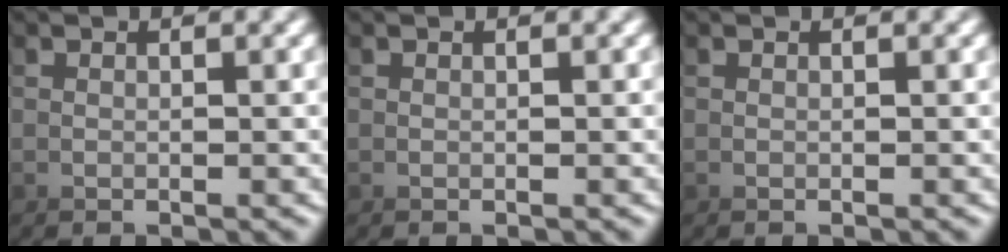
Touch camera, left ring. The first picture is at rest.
{"total": 0.0}
{"total": 0.0}